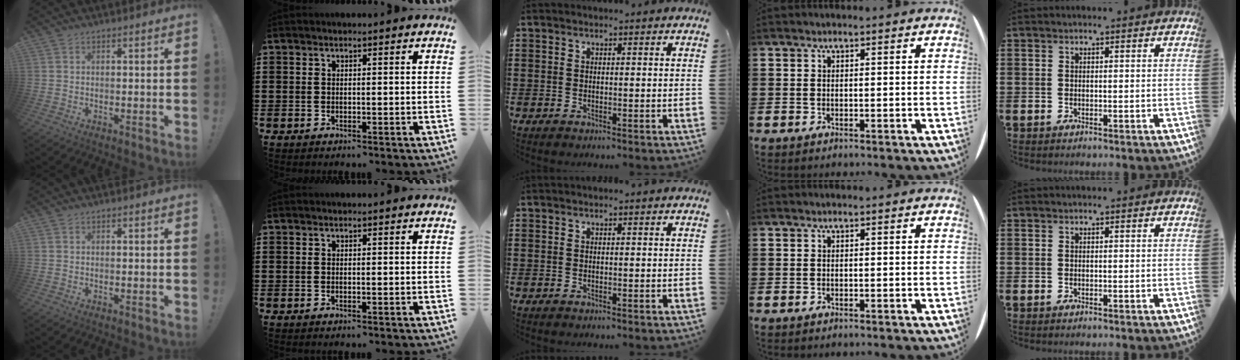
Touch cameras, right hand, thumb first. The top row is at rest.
{}